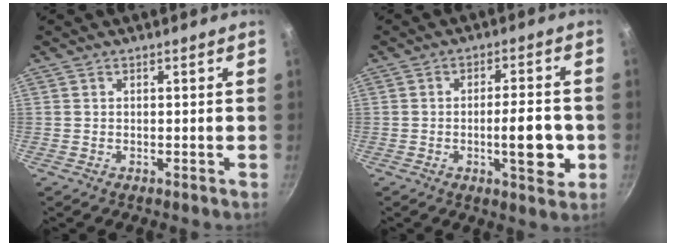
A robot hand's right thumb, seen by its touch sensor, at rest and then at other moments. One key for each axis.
{"total": 9.4, "fx": -2.1, "fy": 3.2, "fz": 8.6, "tx": -0.107, "ty": 0.006, "tz": -0.029}